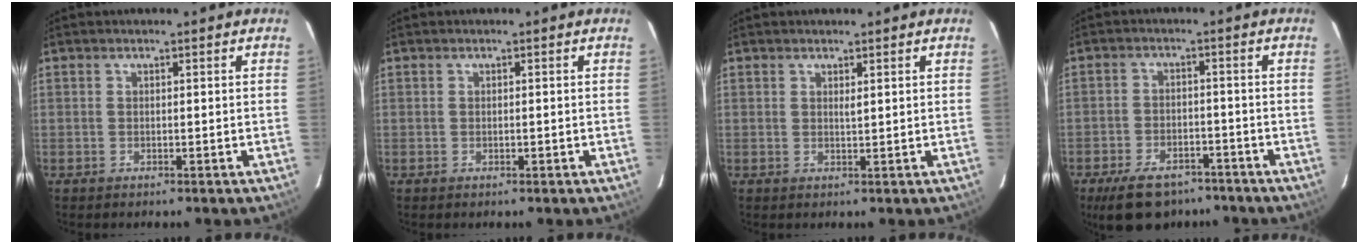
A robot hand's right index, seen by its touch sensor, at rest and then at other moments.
{"total": 0.6, "force": [-0.1, 0.2, 0.6], "torque": [-0.014, -0.002, 0.001]}
{"total": 0.9, "force": [0.5, 0.1, 0.7], "torque": [-0.017, -0.004, 0.009]}
{"total": 10.1, "force": [-7.6, 5.1, 4.2], "torque": [-0.074, -0.001, -0.118]}